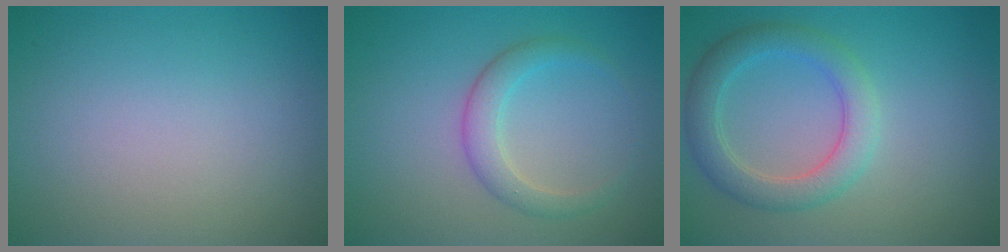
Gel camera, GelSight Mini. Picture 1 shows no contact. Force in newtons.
{"total": 2.6, "press": 2.6, "slide": 0.1}
{"total": 4.0, "press": 4.0, "slide": 0.1}